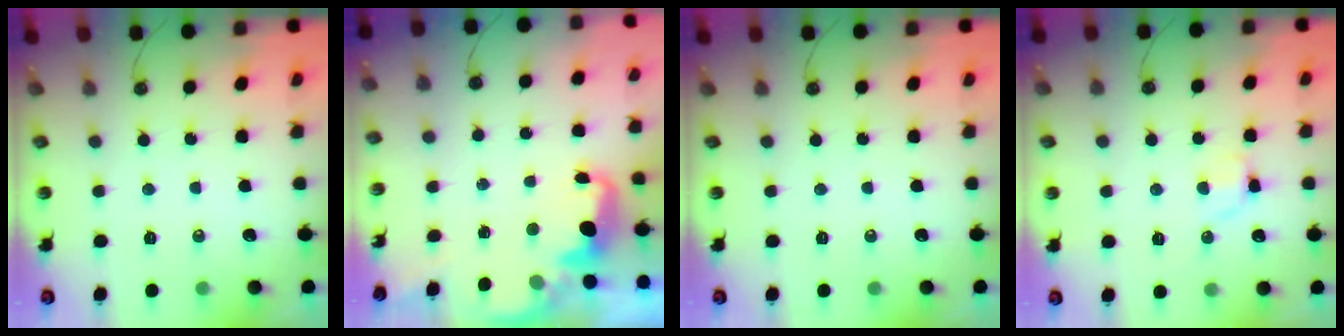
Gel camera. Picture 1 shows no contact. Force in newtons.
{"total": 2.4, "press": 2.3, "slide": 0.7}
{"total": 0.0}
{"total": 5.2, "press": 5.1, "slide": 1.1}